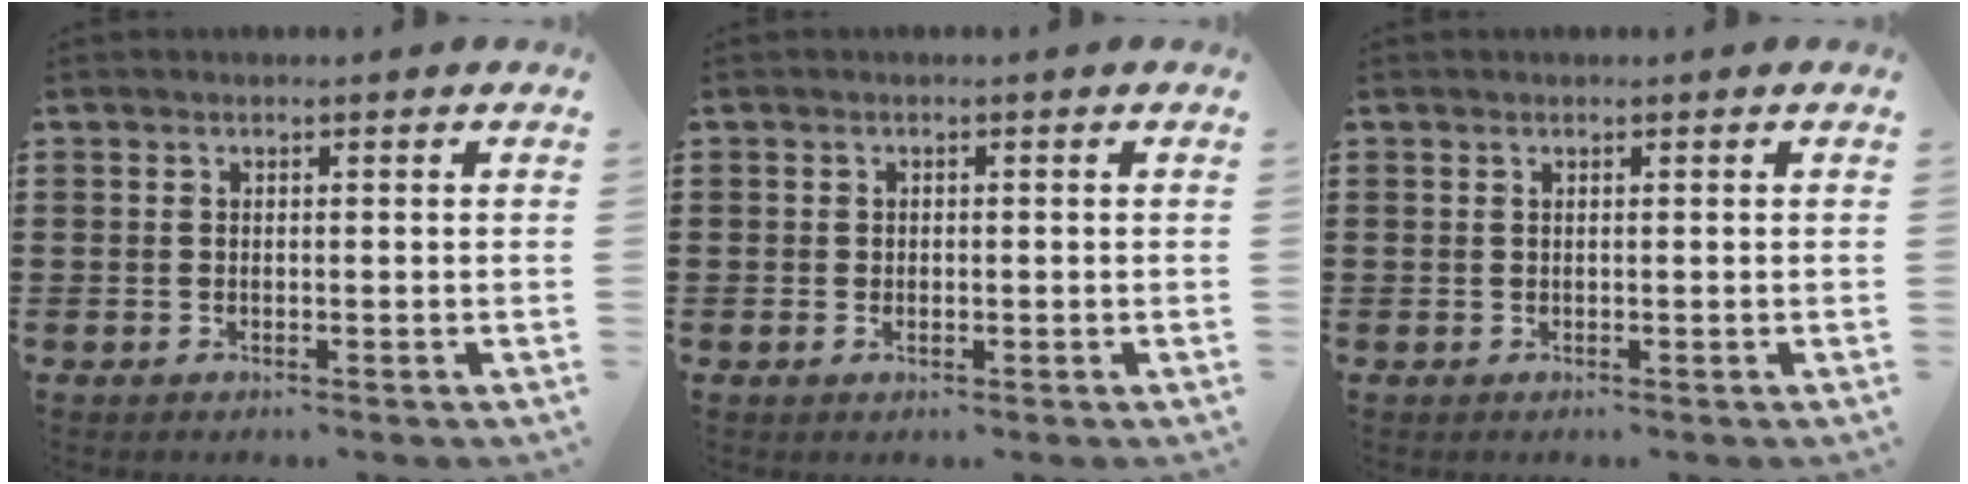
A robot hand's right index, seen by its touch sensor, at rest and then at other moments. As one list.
[{"total": 1.0, "force": [-0.1, 0.7, 0.7], "torque": [-0.014, 0.004, -0.003]}, {"total": 0.0}]